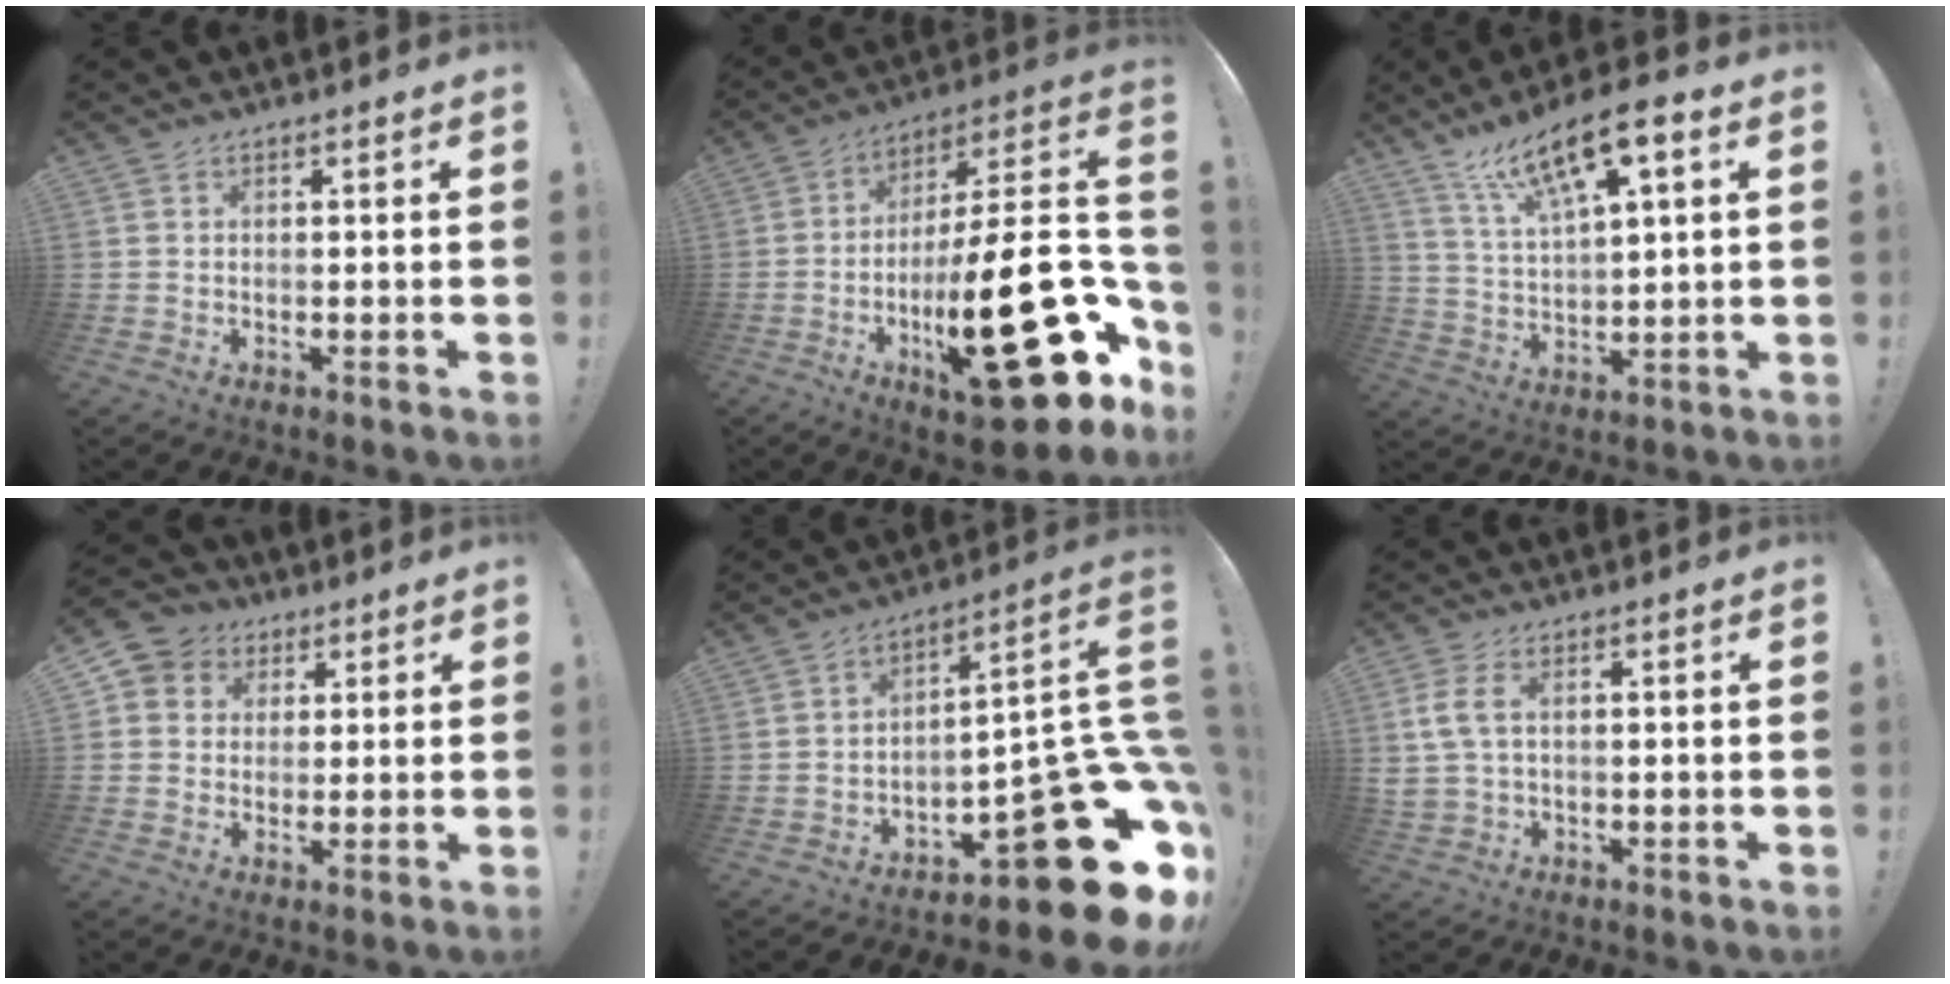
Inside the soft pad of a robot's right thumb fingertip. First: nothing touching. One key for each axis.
{"total": 33.2, "fx": -10.4, "fy": 9.4, "fz": 30.1, "tx": -0.443, "ty": 0.028, "tz": -0.150}
{"total": 13.2, "fx": 8.4, "fy": 3.6, "fz": 9.6, "tx": -0.165, "ty": -0.038, "tz": 0.140}
{"total": 6.0, "fx": 1.3, "fy": 5.7, "fz": 1.2, "tx": -0.018, "ty": -0.001, "tz": 0.028}
{"total": 21.4, "fx": -10.3, "fy": 6.6, "fz": 17.6, "tx": -0.185, "ty": 0.034, "tz": -0.156}
{"total": 6.6, "fx": 1.3, "fy": 3.6, "fz": 5.4, "tx": -0.109, "ty": -0.006, "tz": 0.025}